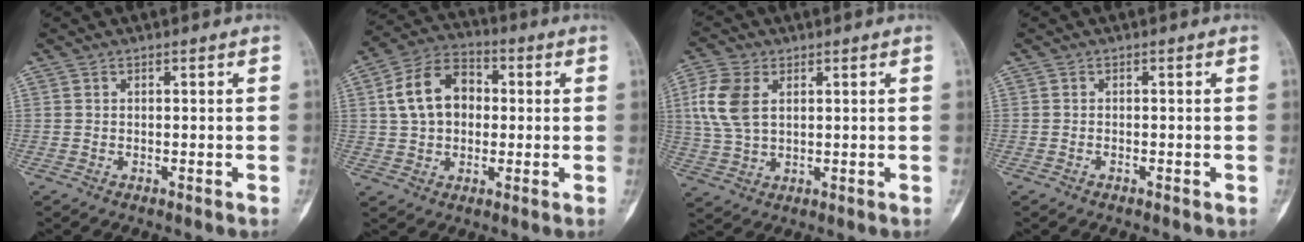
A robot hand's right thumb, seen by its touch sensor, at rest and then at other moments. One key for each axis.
{"total": 12.0, "fx": 1.6, "fy": 8.7, "fz": 8.1, "tx": -0.127, "ty": 0.023, "tz": 0.021}
{"total": 9.0, "fx": 2.3, "fy": 5.6, "fz": 6.6, "tx": -0.147, "ty": 0.003, "tz": 0.050}
{"total": 0.0}